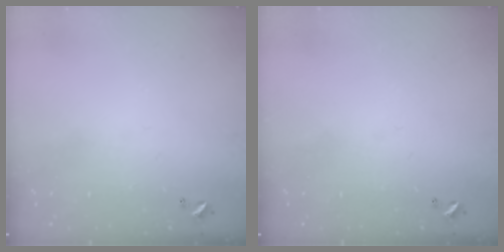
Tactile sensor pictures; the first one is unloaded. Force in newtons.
{"total": 0.0}